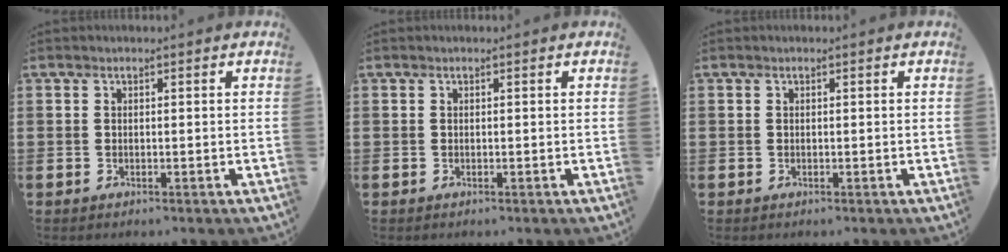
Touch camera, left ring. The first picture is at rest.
{"total": 0.0}
{"total": 0.0}